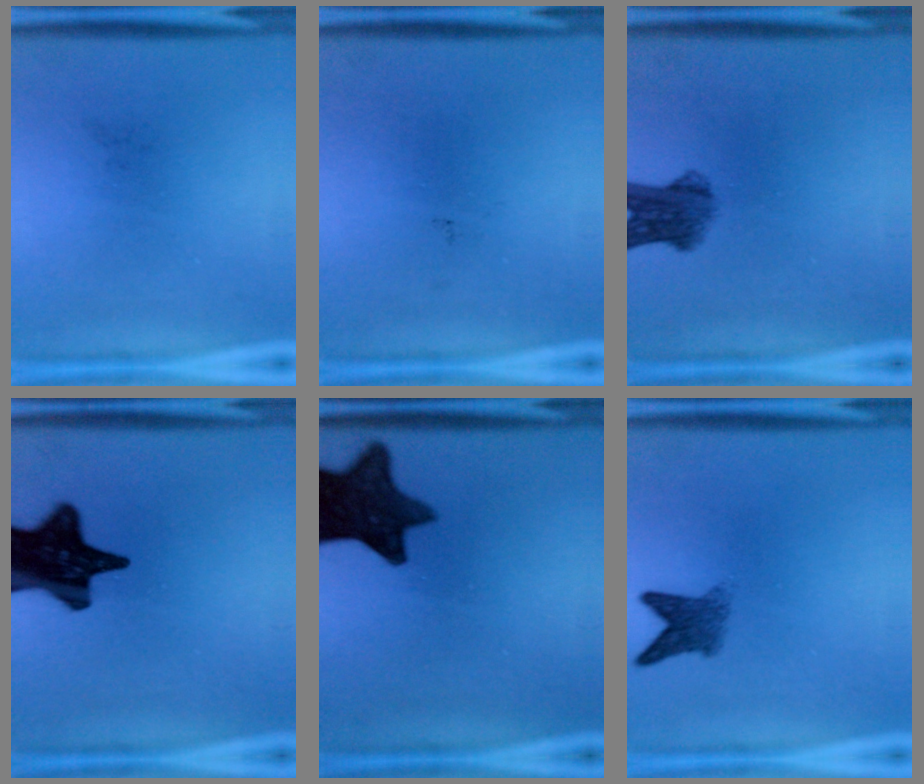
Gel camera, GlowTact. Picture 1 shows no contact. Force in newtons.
{"total": 0.0}
{"total": 5.7}
{"total": 17.7}
{"total": 12.9}
{"total": 3.5}